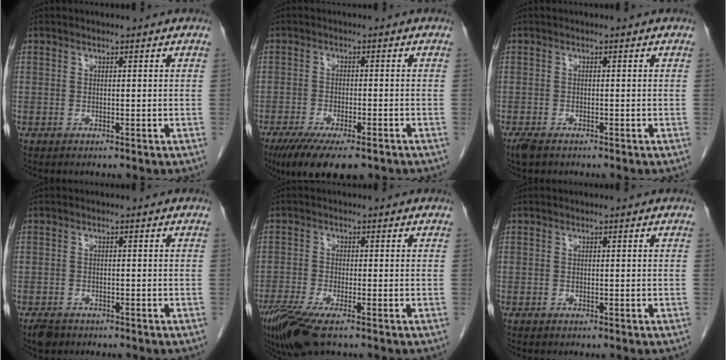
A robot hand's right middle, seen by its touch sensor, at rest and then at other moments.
{"total": 11.4, "force": [-8.1, 3.2, 7.5], "torque": [-0.118, -0.019, -0.124]}
{"total": 2.6, "force": [-1.8, 1.1, 1.5], "torque": [-0.035, -0.007, -0.030]}
{"total": 2.6, "force": [-2.0, 1.3, 1.0], "torque": [-0.021, -0.002, -0.030]}
{"total": 7.4, "force": [-4.8, 1.2, 5.5], "torque": [-0.103, -0.019, -0.091]}
{"total": 0.0}